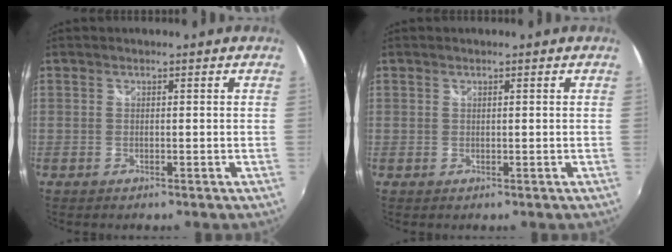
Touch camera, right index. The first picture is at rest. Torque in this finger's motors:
{"motor_torque": [-2.03, -0.11, -0.65, -0.21]}